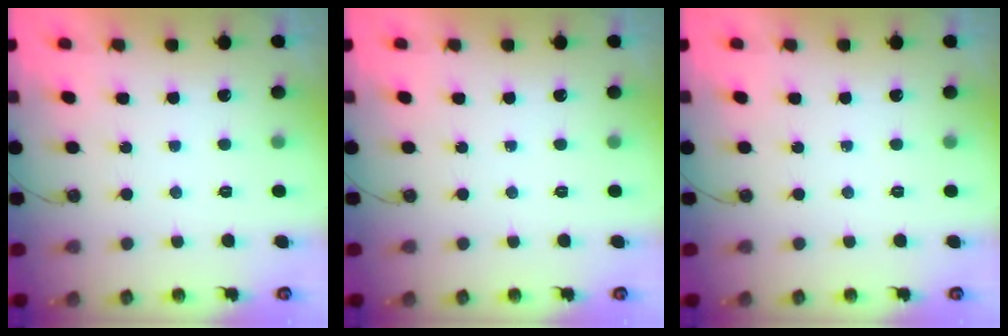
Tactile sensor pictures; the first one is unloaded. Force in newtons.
{"total": 0.0}
{"total": 0.0}